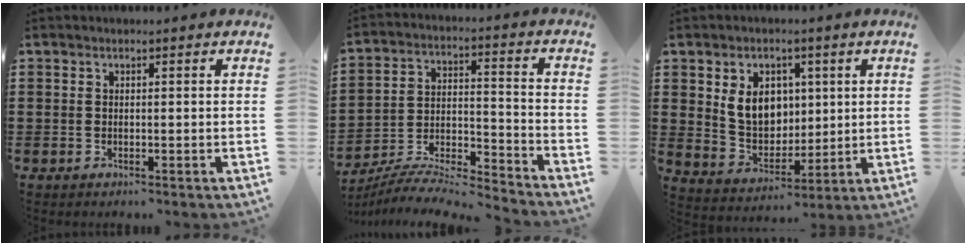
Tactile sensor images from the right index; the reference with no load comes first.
{"total": 6.9, "force": [-6.5, 0.8, 2.2], "torque": [-0.048, -0.009, -0.133]}
{"total": 7.9, "force": [1.9, 6.3, 4.4], "torque": [-0.089, 0.013, 0.035]}